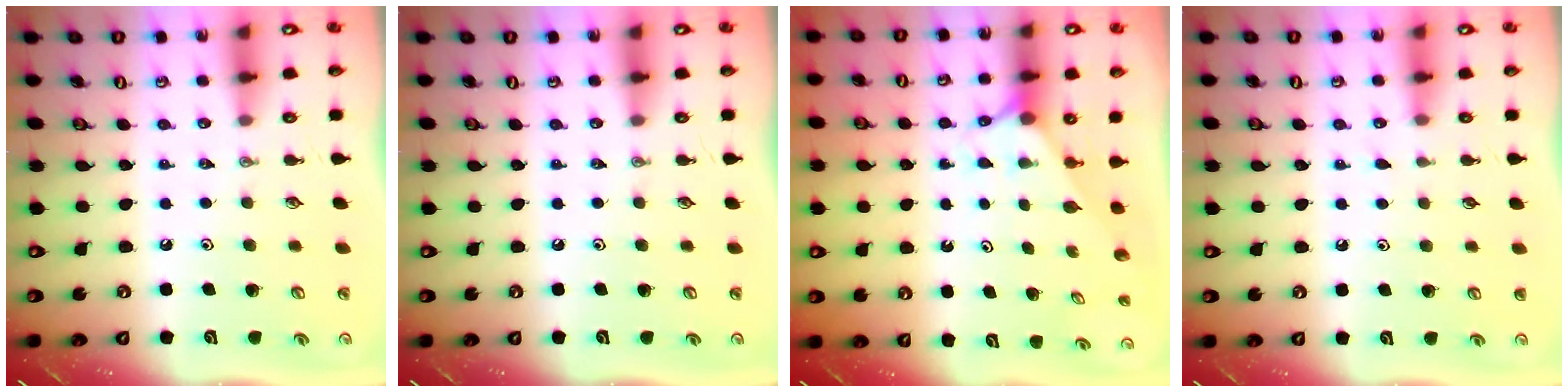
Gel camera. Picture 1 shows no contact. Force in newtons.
{"total": 0.0}
{"total": 3.0, "press": 3.0, "slide": 0.2}
{"total": 1.6, "press": 1.6, "slide": 0.3}